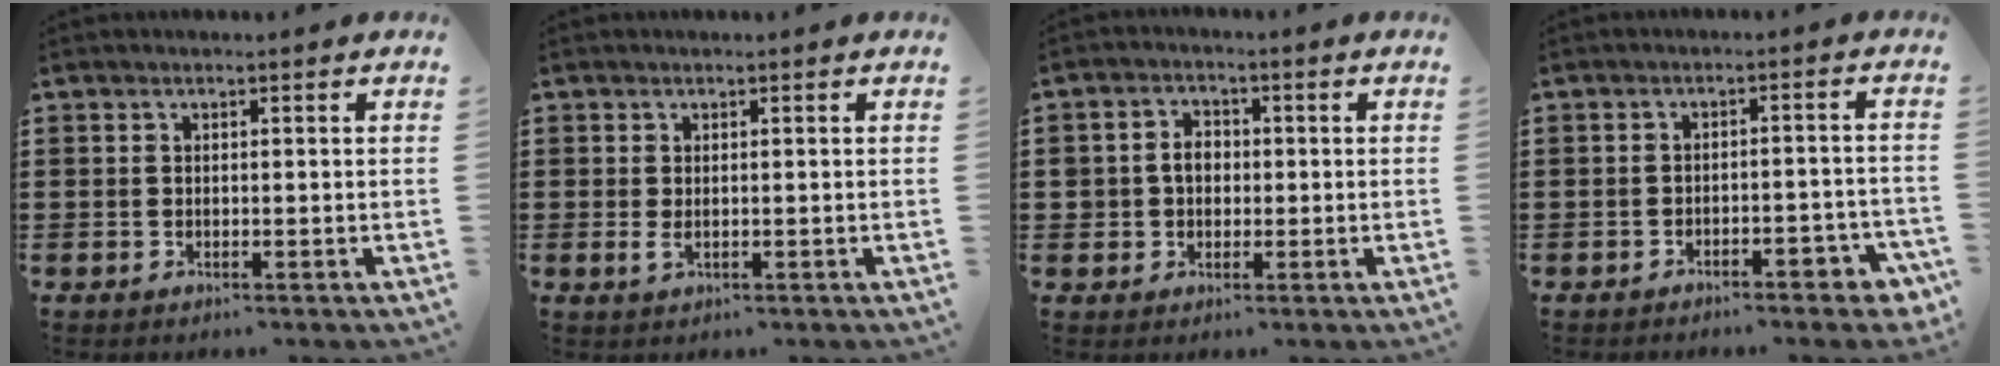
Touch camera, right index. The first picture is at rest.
{"total": 1.2, "force": [0.1, 0.4, 1.1], "torque": [-0.022, 0.000, 0.001]}
{"total": 3.4, "force": [-0.1, 3.0, 1.5], "torque": [-0.040, 0.010, -0.006]}
{"total": 3.4, "force": [-2.9, 0.9, 1.6], "torque": [-0.027, 0.006, -0.056]}